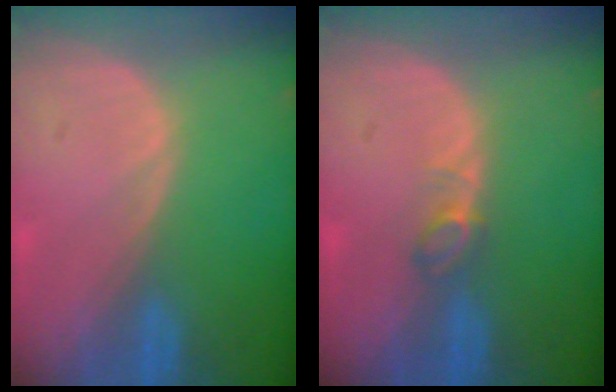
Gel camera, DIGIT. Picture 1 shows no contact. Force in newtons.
{"total": 2.1, "press": 2.1, "slide": 0.4}